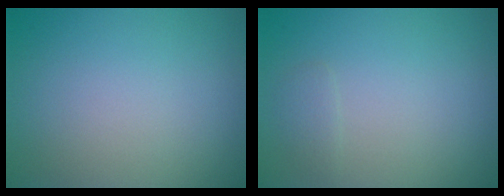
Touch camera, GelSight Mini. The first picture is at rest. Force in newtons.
{"total": 0.8, "press": 0.8, "slide": 0.1}